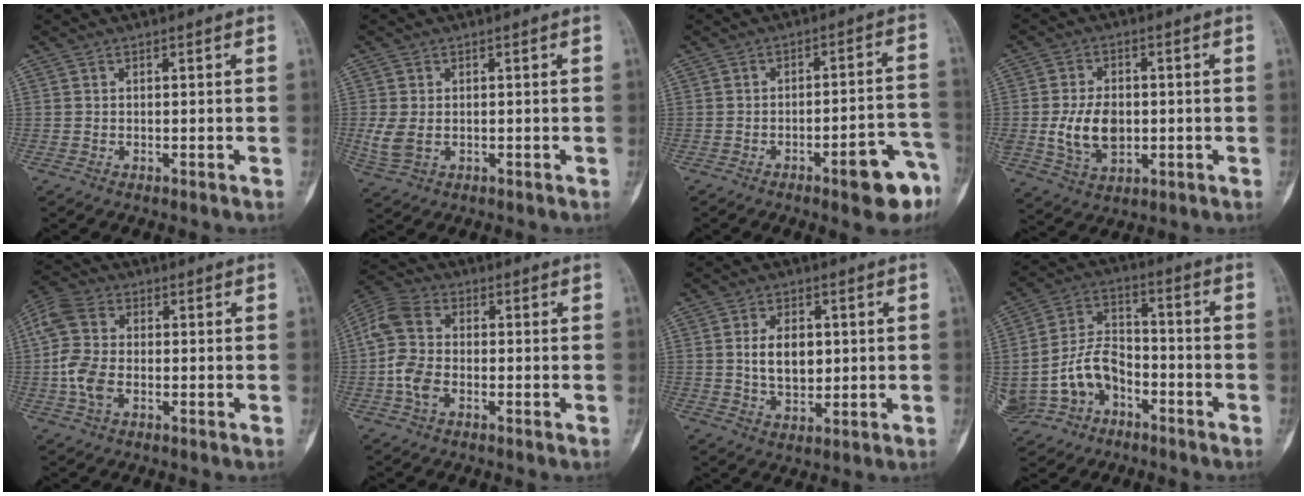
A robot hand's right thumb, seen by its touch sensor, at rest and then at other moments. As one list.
[{"total": 4.3, "force": [-0.3, 2.9, 3.1], "torque": [-0.086, -0.002, 0.002]}, {"total": 10.9, "force": [-5.9, 2.8, 8.7], "torque": [-0.093, 0.043, -0.071]}, {"total": 9.8, "force": [-0.6, 6.6, 7.3], "torque": [-0.119, -0.005, -0.003]}, {"total": 9.0, "force": [-1.1, 5.8, 6.9], "torque": [-0.159, 0.014, -0.032]}, {"total": 8.6, "force": [-1.9, 5.5, 6.3], "torque": [-0.143, 0.020, -0.048]}, {"total": 7.7, "force": [1.0, 4.9, 5.8], "torque": [-0.079, -0.008, 0.021]}, {"total": 15.7, "force": [-5.4, 11.5, 9.2], "torque": [-0.172, 0.046, -0.087]}]